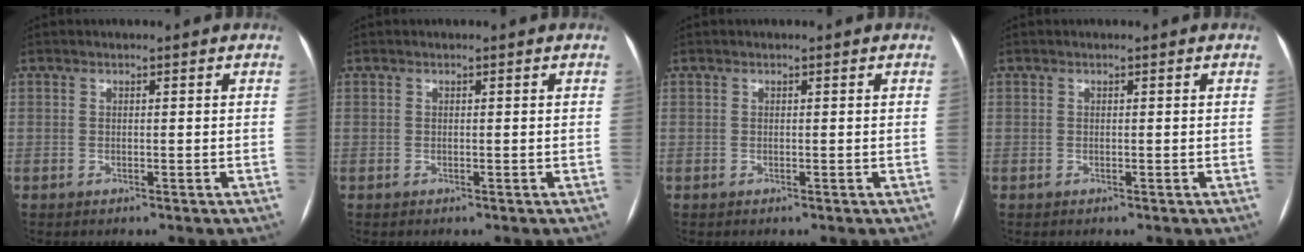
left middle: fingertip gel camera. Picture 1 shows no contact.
{"total": 0.0}
{"total": 0.0}
{"total": 0.0}